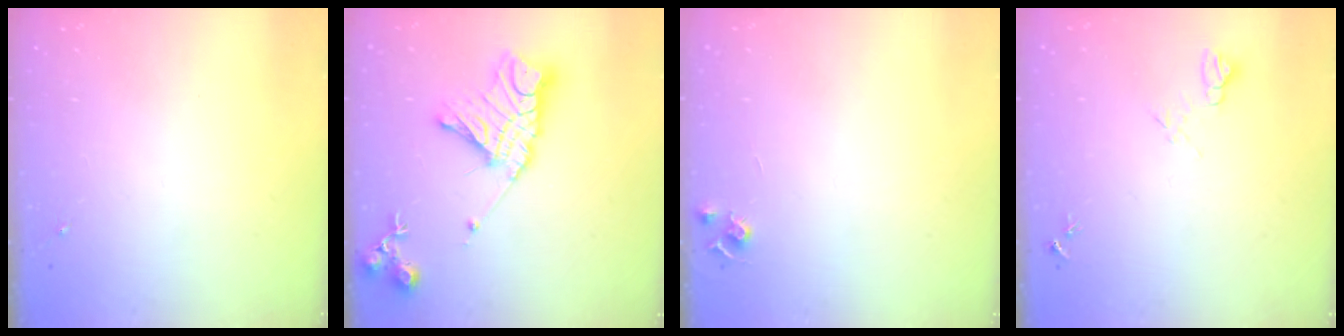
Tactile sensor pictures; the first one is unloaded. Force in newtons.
{"total": 17.0, "press": 16.9, "slide": 1.3}
{"total": 5.2, "press": 5.2, "slide": 0.7}
{"total": 7.1, "press": 7.1, "slide": 0.7}